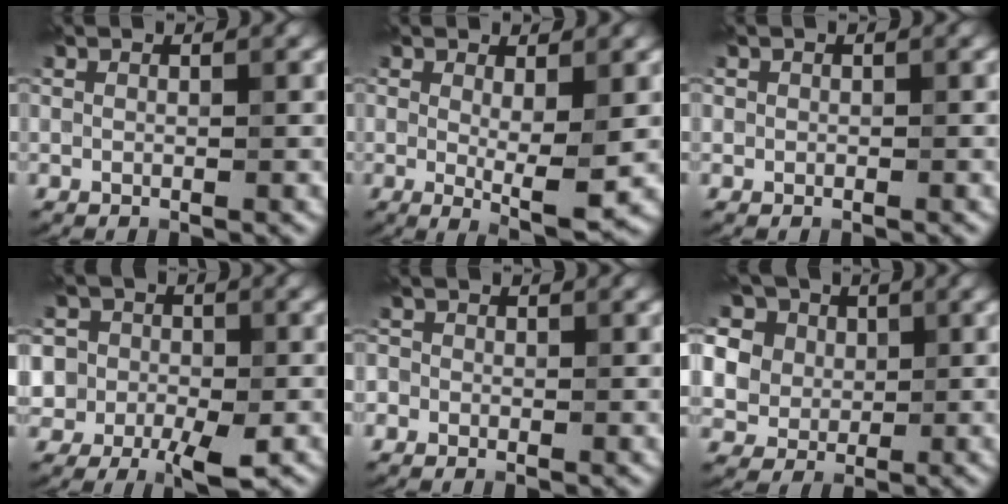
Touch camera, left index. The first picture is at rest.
{"total": 3.8, "force": [0.1, 1.0, 3.7], "torque": [-0.059, -0.013, 0.004]}
{"total": 0.6, "force": [0.0, 0.6, 0.0], "torque": [0.010, -0.002, -0.002]}
{"total": 8.2, "force": [-2.7, 6.7, 3.8], "torque": [-0.055, -0.001, -0.071]}
{"total": 1.3, "force": [-0.1, 1.3, 0.3], "torque": [0.009, 0.004, -0.015]}
{"total": 17.9, "force": [7.6, 13.8, 8.5], "torque": [-0.222, 0.052, 0.110]}